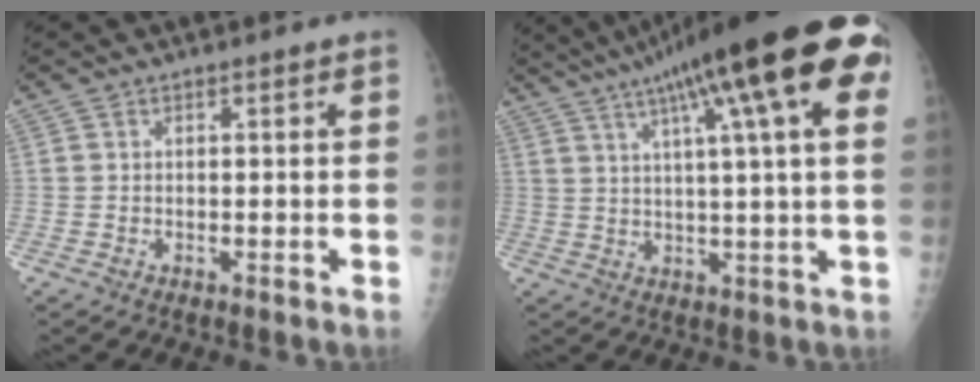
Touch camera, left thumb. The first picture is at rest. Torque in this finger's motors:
{"motor_torque": [0.94, 0.59, 1.93, -0.84, 0.53]}